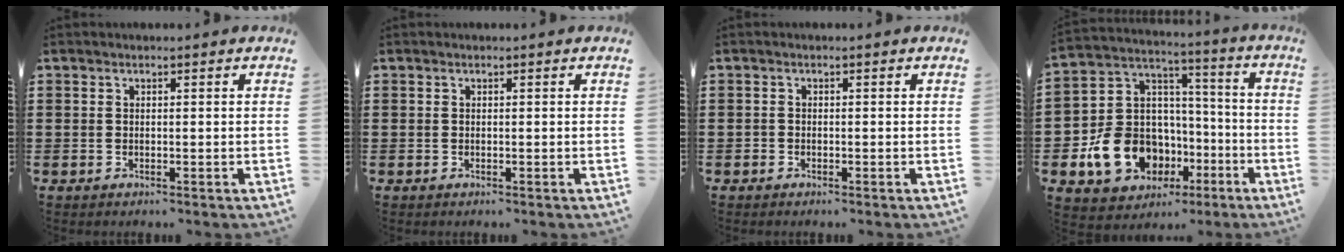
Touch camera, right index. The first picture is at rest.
{"total": 0.0}
{"total": 0.7, "force": [-0.4, 0.6, 0.1], "torque": [-0.003, 0.003, -0.009]}
{"total": 13.4, "force": [-5.6, 10.6, 5.9], "torque": [-0.145, 0.023, -0.091]}